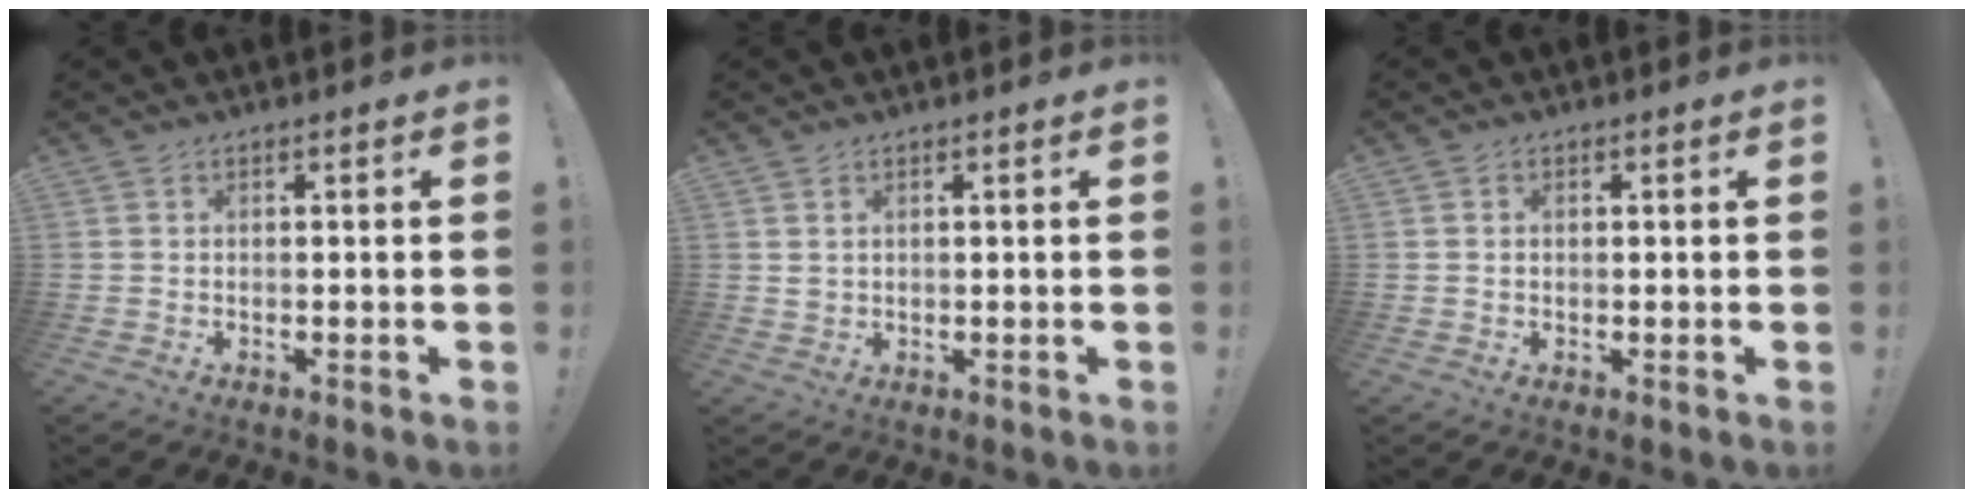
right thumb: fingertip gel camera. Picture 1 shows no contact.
{"total": 2.1, "force": [1.0, 1.6, 0.9], "torque": [-0.017, 0.001, 0.019]}
{"total": 0.7, "force": [0.3, 0.7, 0.2], "torque": [-0.001, 0.002, 0.003]}